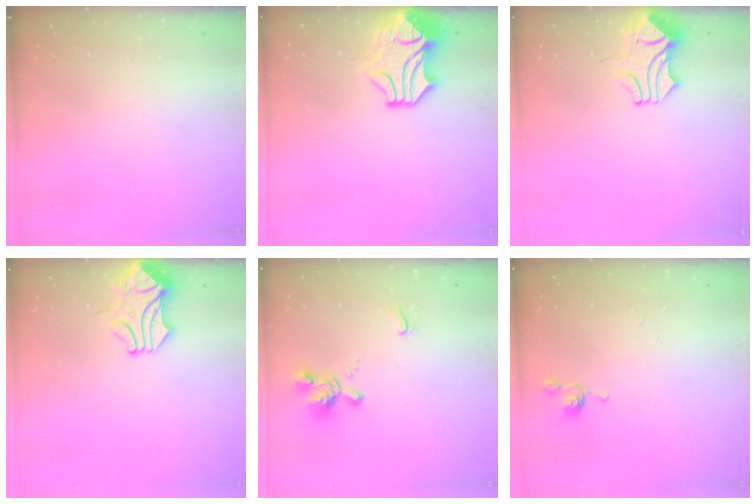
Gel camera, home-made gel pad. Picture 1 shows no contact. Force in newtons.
{"total": 4.2, "press": 4.0, "slide": 1.3}
{"total": 1.8, "press": 1.6, "slide": 0.7}
{"total": 1.4, "press": 1.4, "slide": 0.0}
{"total": 1.6, "press": 1.1, "slide": 1.2}
{"total": 5.7, "press": 5.7, "slide": 0.2}